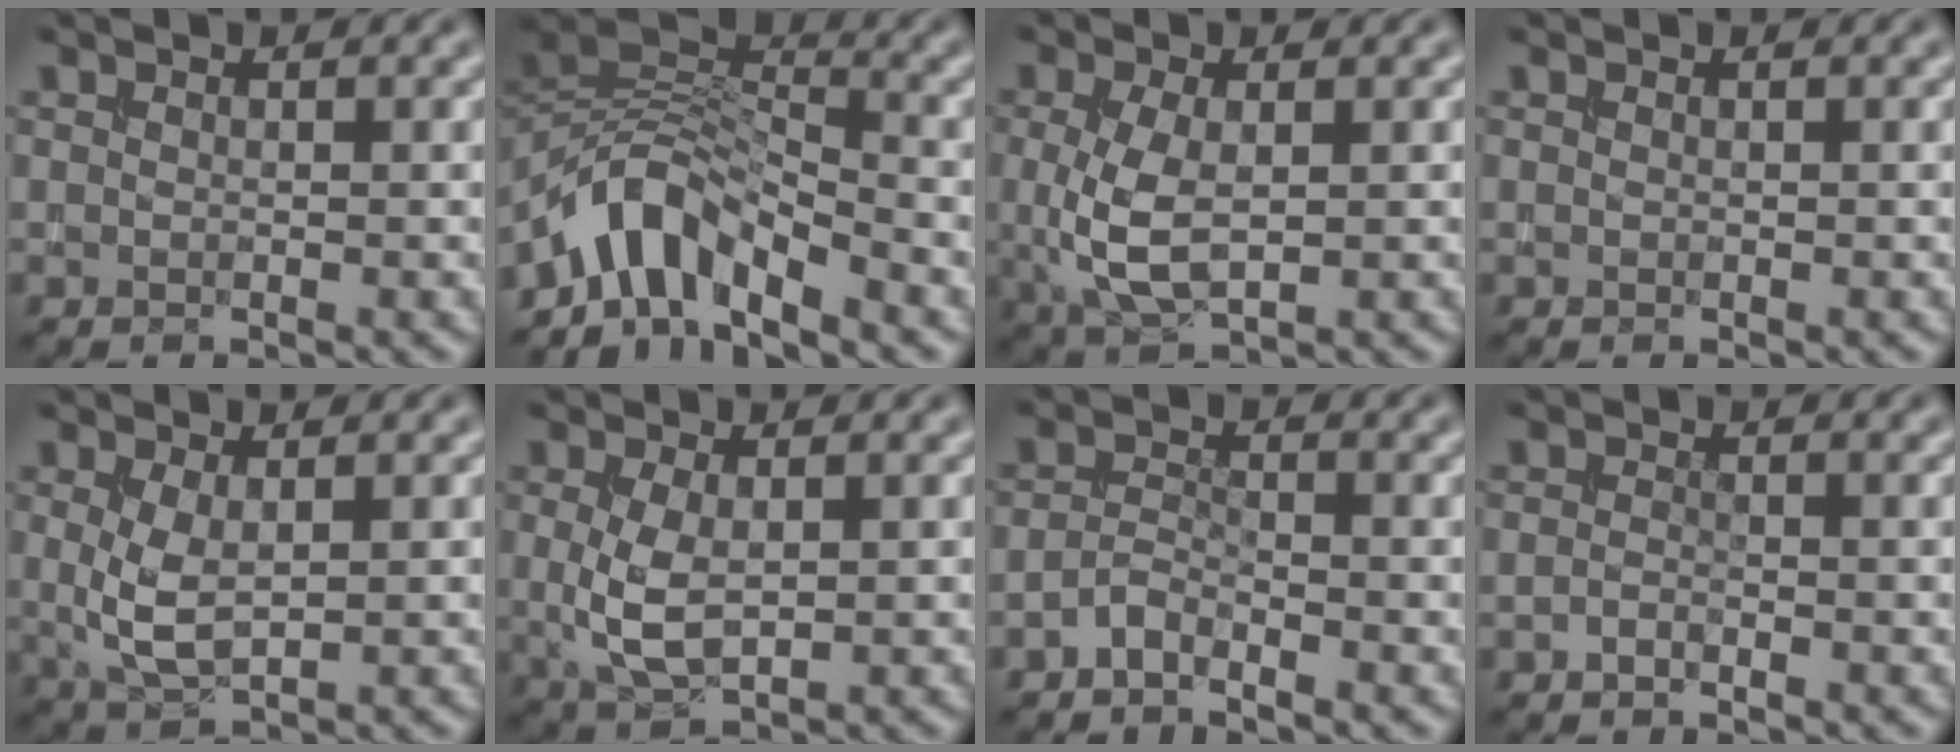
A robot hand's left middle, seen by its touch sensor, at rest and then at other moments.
{"total": 5.8, "force": [-4.5, 2.1, 2.9], "torque": [-0.039, 0.006, -0.095]}
{"total": 4.8, "force": [-0.1, 2.4, 4.2], "torque": [-0.102, -0.004, 0.001]}
{"total": 0.0}
{"total": 3.3, "force": [0.3, 1.5, 2.9], "torque": [-0.069, -0.002, 0.010]}
{"total": 3.8, "force": [0.0, 2.0, 3.3], "torque": [-0.077, 0.001, 0.005]}
{"total": 1.5, "force": [-1.3, 0.2, 0.6], "torque": [-0.017, 0.006, -0.032]}
{"total": 0.7, "force": [-0.7, 0.0, 0.3], "torque": [-0.007, 0.001, -0.015]}